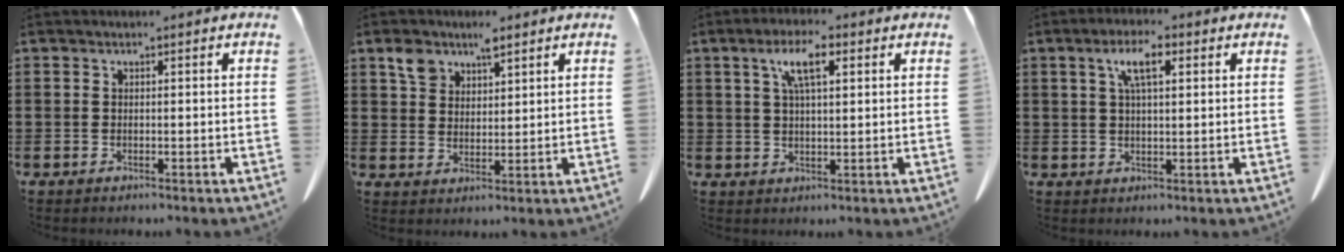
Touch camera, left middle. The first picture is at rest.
{"total": 4.7, "force": [3.4, 2.5, 2.1], "torque": [-0.043, 0.005, 0.062]}
{"total": 6.2, "force": [2.8, 1.8, 5.2], "torque": [-0.105, 0.008, 0.044]}
{"total": 5.4, "force": [2.2, 1.6, 4.7], "torque": [-0.100, 0.010, 0.036]}